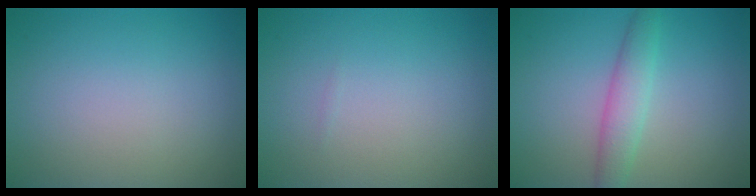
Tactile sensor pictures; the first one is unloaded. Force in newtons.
{"total": 0.0}
{"total": 2.9, "press": 2.9, "slide": 0.2}